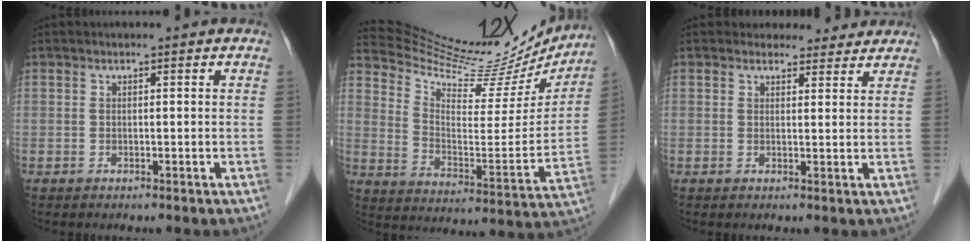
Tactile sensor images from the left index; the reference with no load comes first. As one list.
[{"total": 24.3, "force": [22.5, 5.3, 7.4], "torque": [-0.113, -0.046, 0.316]}, {"total": 4.6, "force": [4.2, 2.0, 0.2], "torque": [0.008, 0.004, 0.044]}]